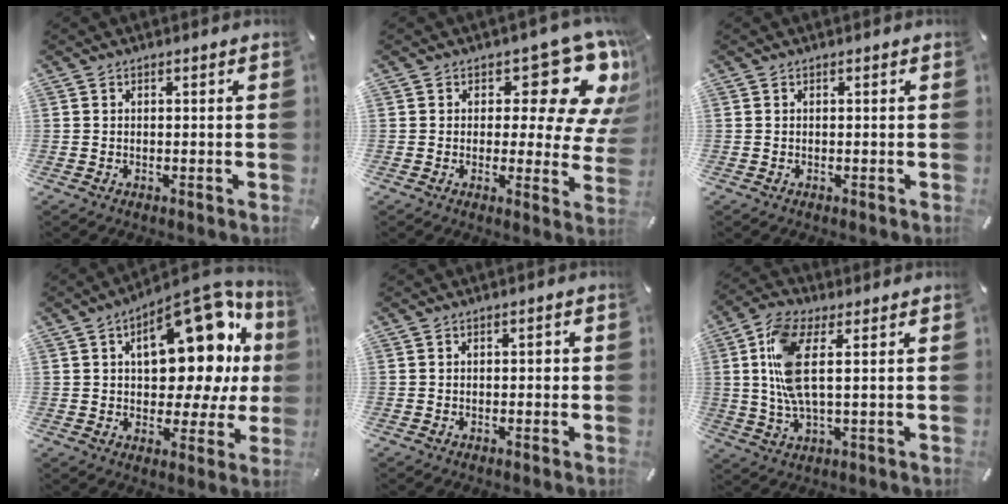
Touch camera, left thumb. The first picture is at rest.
{"total": 15.6, "force": [8.8, 6.9, 10.9], "torque": [-0.128, -0.071, 0.144]}
{"total": 0.0}
{"total": 23.4, "force": [7.5, 12.4, 18.4], "torque": [-0.230, -0.054, 0.120]}
{"total": 1.0, "force": [-0.1, 0.7, 0.7], "torque": [-0.013, 0.005, -0.003]}
{"total": 11.1, "force": [2.3, 4.0, 10.1], "torque": [-0.219, -0.008, 0.038]}